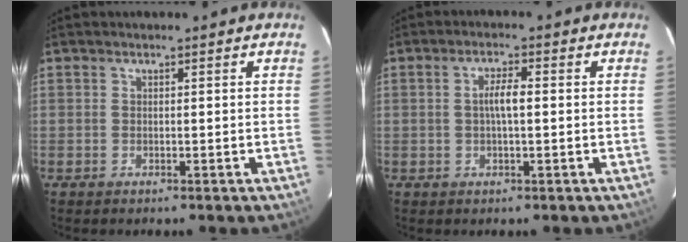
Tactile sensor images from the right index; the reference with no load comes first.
{"total": 3.4, "force": [0.1, 0.7, 3.3], "torque": [-0.062, 0.006, 0.002]}